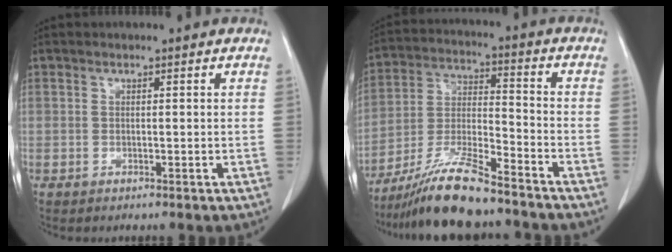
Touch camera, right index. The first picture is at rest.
{"total": 13.1, "force": [-10.7, 1.2, 7.4], "torque": [-0.142, -0.016, -0.197]}